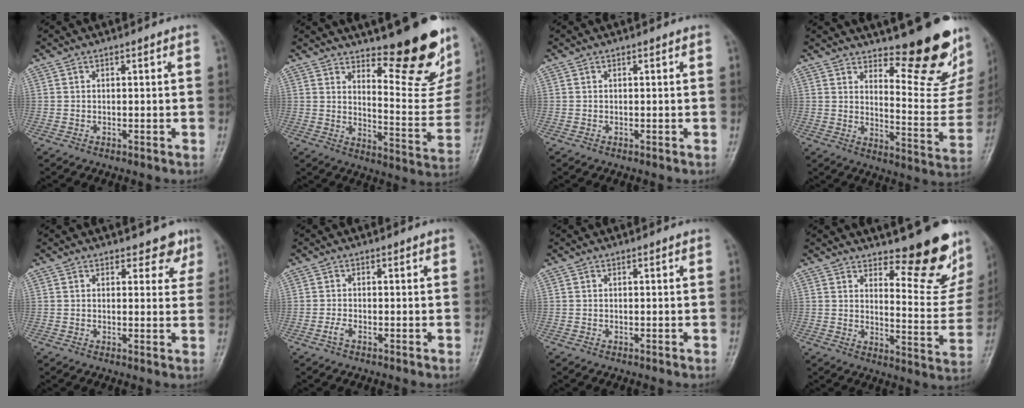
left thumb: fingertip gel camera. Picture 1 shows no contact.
{"total": 20.2, "force": [14.3, 6.1, 12.8], "torque": [-0.129, -0.127, 0.196]}
{"total": 0.0}
{"total": 18.7, "force": [13.5, 5.9, 11.5], "torque": [-0.106, -0.128, 0.182]}
{"total": 3.8, "force": [2.8, 2.3, 1.1], "torque": [0.017, -0.018, 0.028]}
{"total": 1.4, "force": [-0.7, 0.5, 1.1], "torque": [-0.025, 0.005, -0.015]}
{"total": 0.0}
{"total": 14.1, "force": [11.1, 4.5, 7.6], "torque": [-0.053, -0.108, 0.144]}